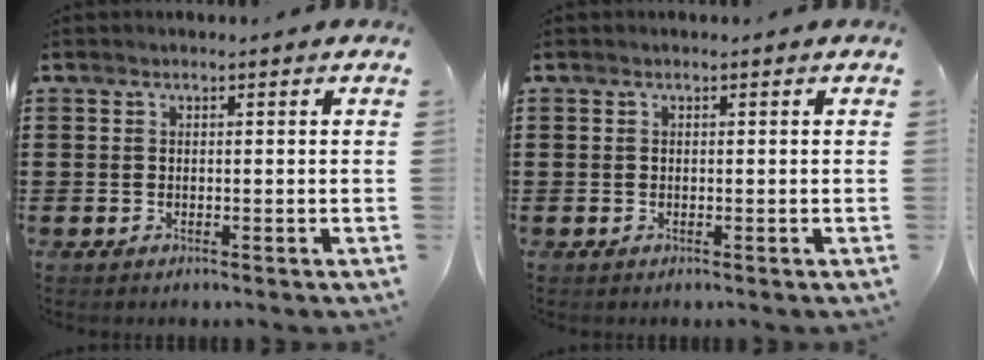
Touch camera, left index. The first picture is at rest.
{"total": 0.0}